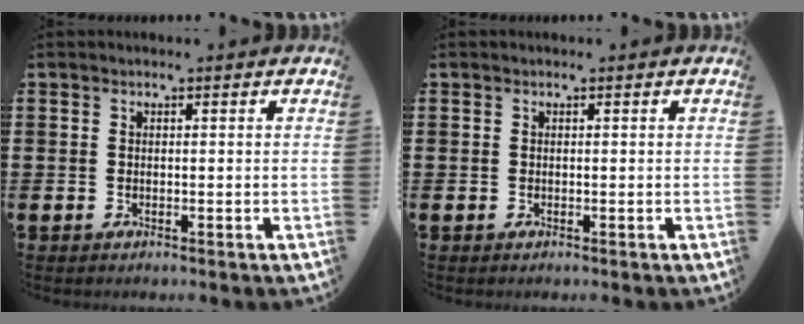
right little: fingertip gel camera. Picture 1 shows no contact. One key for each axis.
{"total": 0.0}